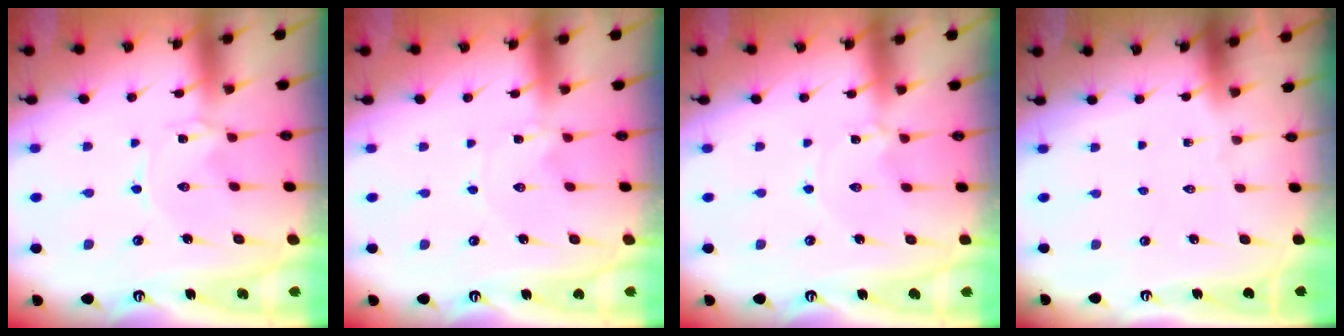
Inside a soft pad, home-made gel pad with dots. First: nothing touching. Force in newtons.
{"total": 0.0}
{"total": 1.1, "press": 1.0, "slide": 0.1}
{"total": 0.0}